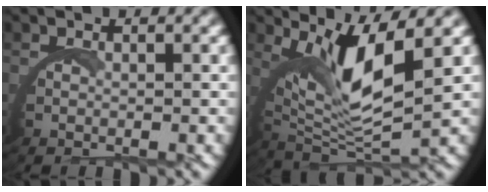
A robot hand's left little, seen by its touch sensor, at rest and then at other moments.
{"total": 8.8, "force": [3.2, 3.5, 7.5], "torque": [-0.152, -0.006, 0.060]}